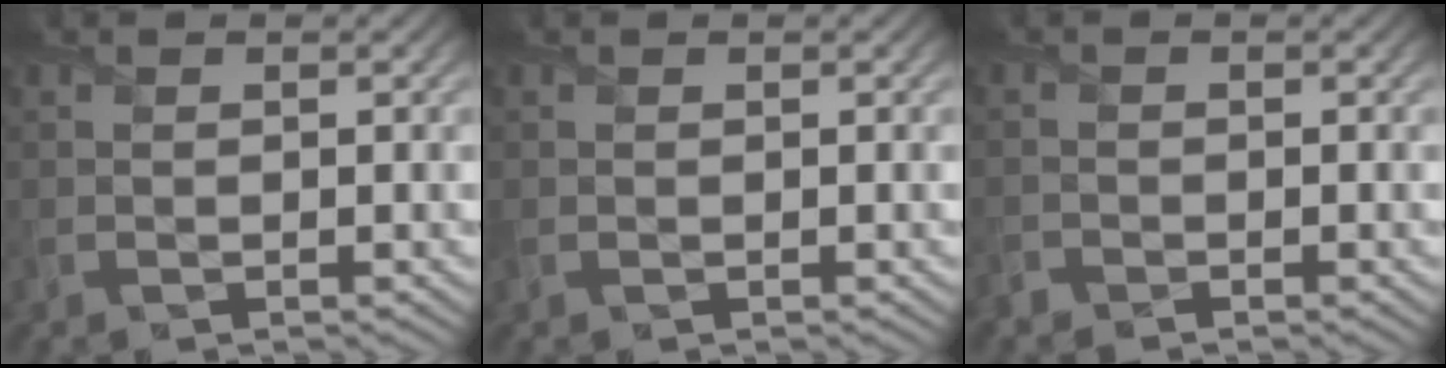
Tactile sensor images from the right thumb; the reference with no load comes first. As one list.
[{"total": 0.8, "force": [0.0, 0.6, 0.5], "torque": [-0.017, -0.001, 0.001]}, {"total": 1.3, "force": [-1.2, 0.4, 0.0], "torque": [-0.002, -0.002, -0.028]}]